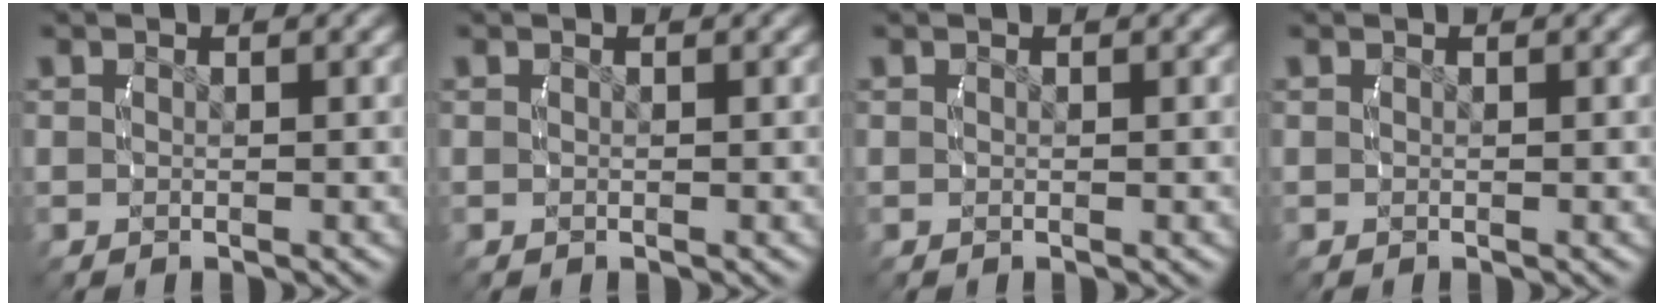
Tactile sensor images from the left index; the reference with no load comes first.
{"total": 0.0}
{"total": 0.0}
{"total": 0.0}